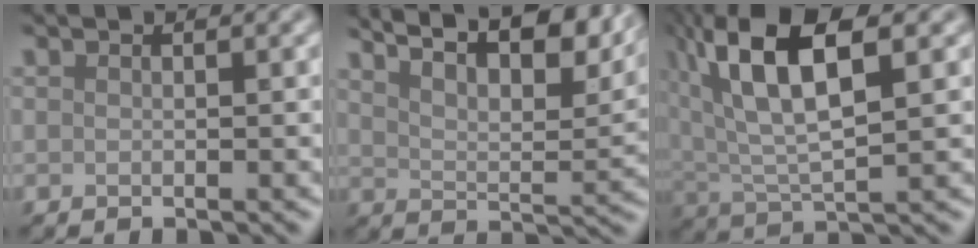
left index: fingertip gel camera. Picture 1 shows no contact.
{"total": 14.6, "force": [10.9, 4.2, 8.8], "torque": [-0.116, 0.041, 0.123]}
{"total": 10.9, "force": [4.7, 4.2, 8.9], "torque": [-0.175, 0.021, 0.079]}